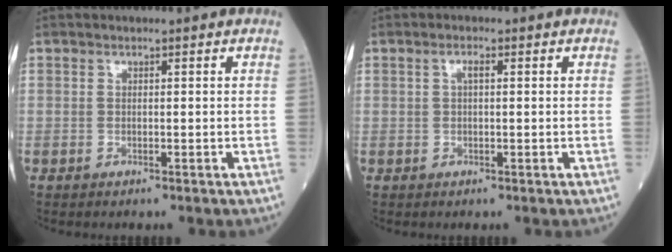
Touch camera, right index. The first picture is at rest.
{"total": 1.4, "force": [0.4, 0.4, 1.3], "torque": [-0.025, 0.004, 0.005]}